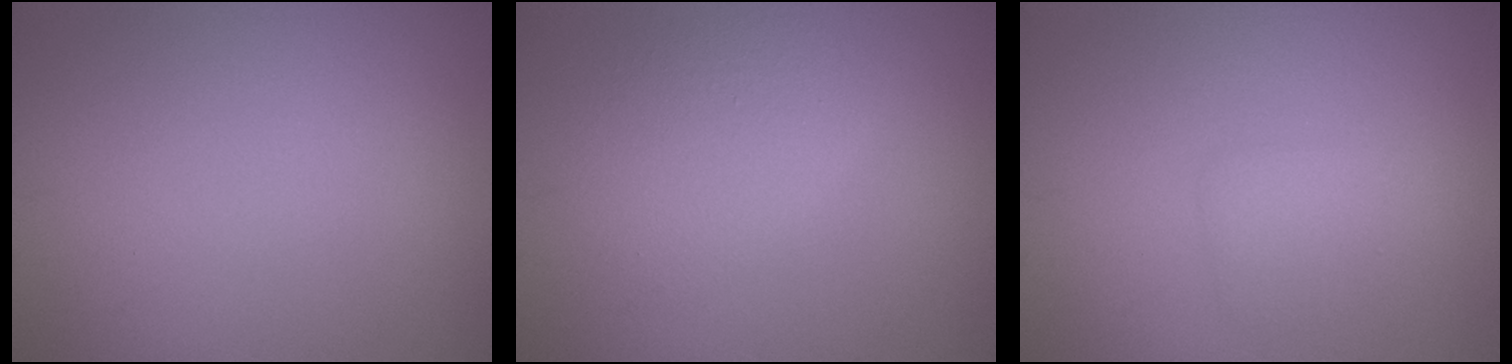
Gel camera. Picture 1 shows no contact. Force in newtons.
{"total": 3.0, "press": 3.0, "slide": 0.2}
{"total": 1.8, "press": 1.8, "slide": 0.0}